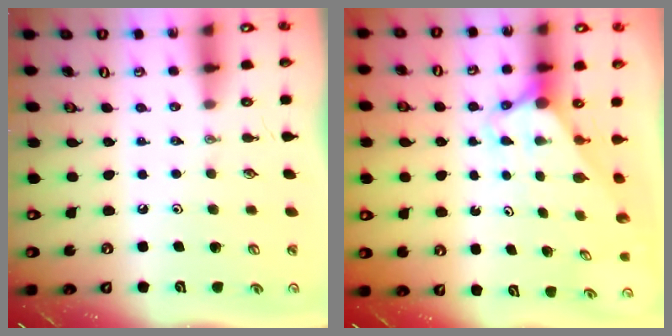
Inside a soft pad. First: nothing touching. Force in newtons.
{"total": 2.7, "press": 2.7, "slide": 0.0}